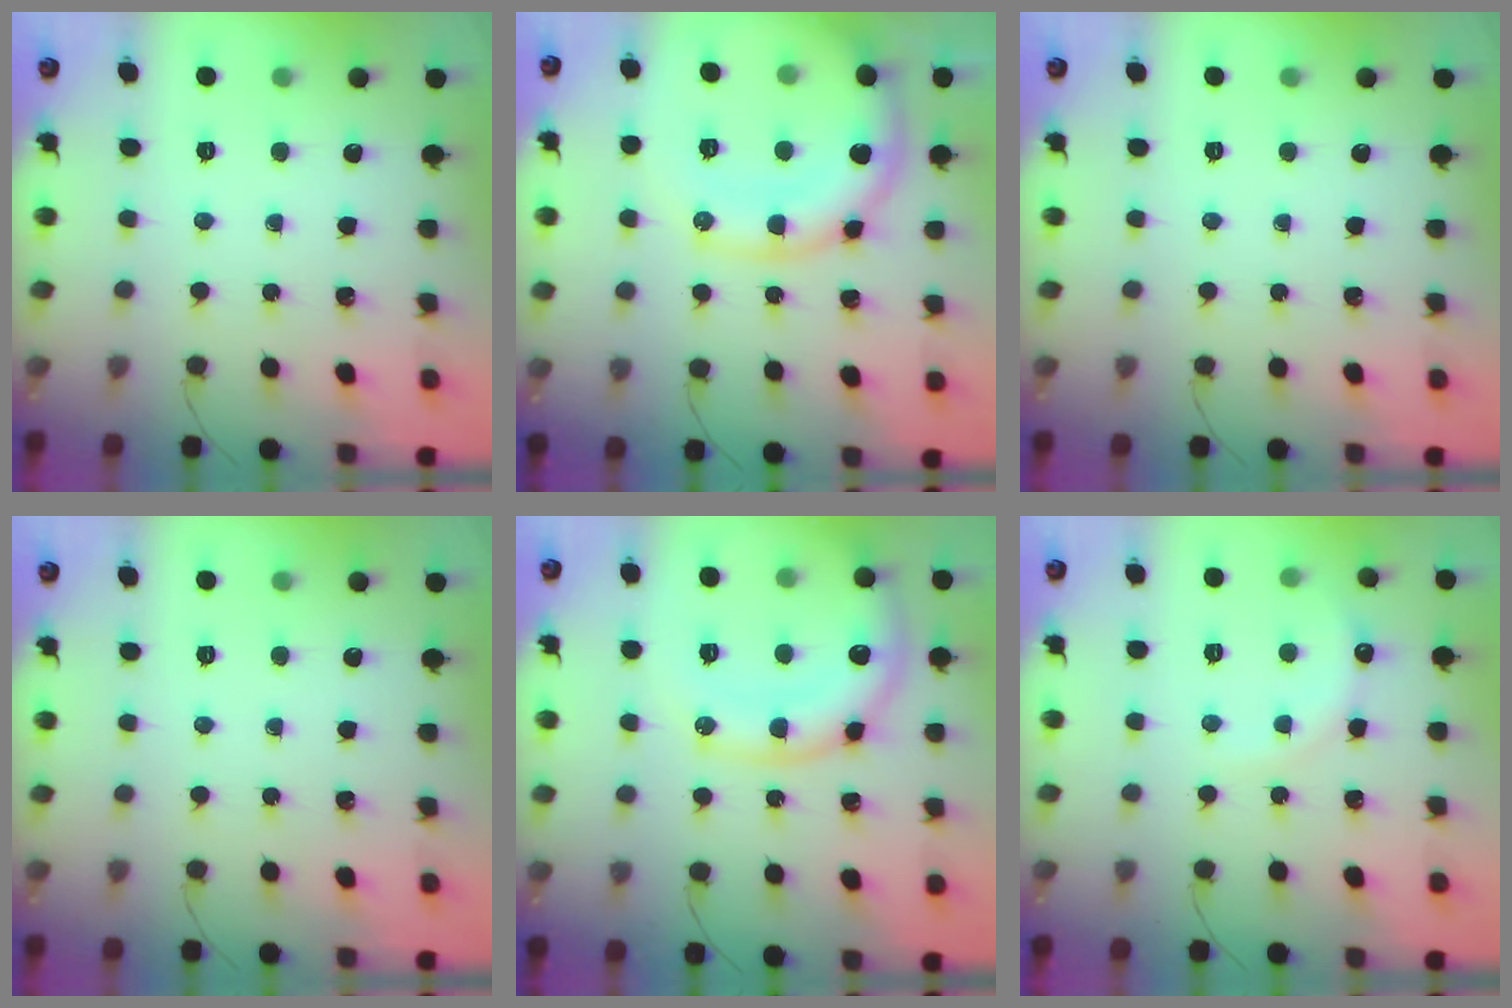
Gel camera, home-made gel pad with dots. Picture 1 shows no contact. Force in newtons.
{"total": 17.1, "press": 17.1, "slide": 0.9}
{"total": 0.0}
{"total": 0.0}
{"total": 15.7, "press": 15.6, "slide": 1.8}
{"total": 5.4, "press": 5.3, "slide": 1.0}